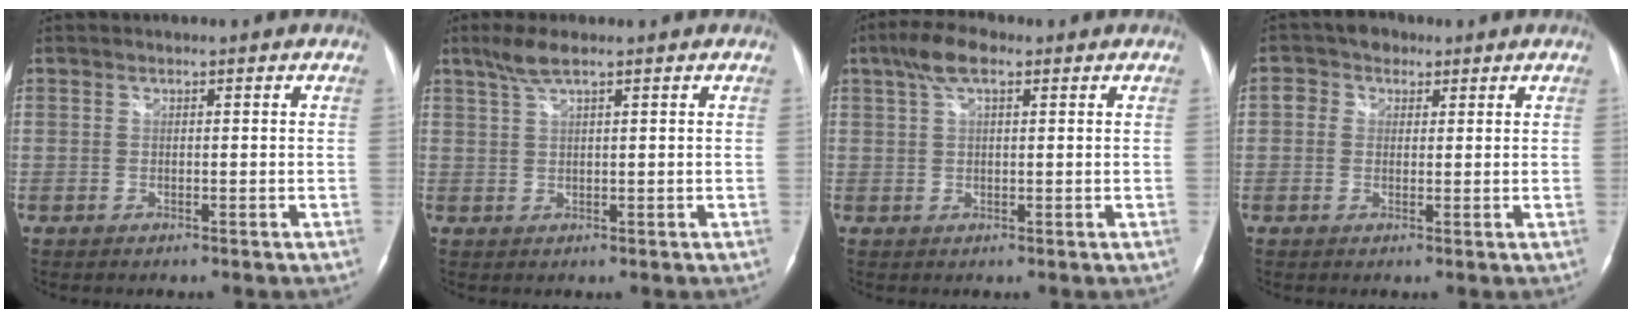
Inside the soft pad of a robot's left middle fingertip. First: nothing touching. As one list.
[{"total": 3.4, "force": [2.4, 0.2, 2.4], "torque": [-0.059, 0.010, 0.050]}, {"total": 5.0, "force": [2.8, 1.6, 3.9], "torque": [-0.085, 0.021, 0.052]}, {"total": 3.6, "force": [1.4, 2.9, 1.5], "torque": [-0.035, 0.024, 0.026]}]